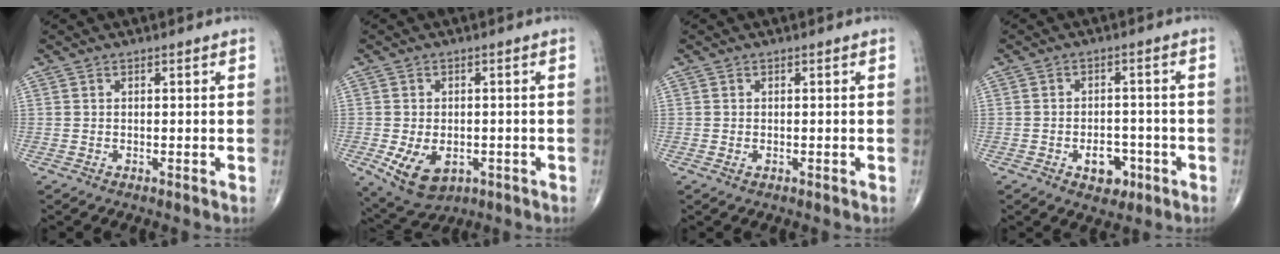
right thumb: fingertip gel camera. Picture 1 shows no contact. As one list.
[{"total": 8.8, "force": [-2.8, 5.7, 6.1], "torque": [-0.101, 0.000, -0.032]}, {"total": 0.7, "force": [-0.1, 0.4, 0.5], "torque": [-0.011, 0.002, 0.000]}, {"total": 5.7, "force": [-2.5, 3.8, 3.5], "torque": [-0.027, 0.017, -0.031]}]